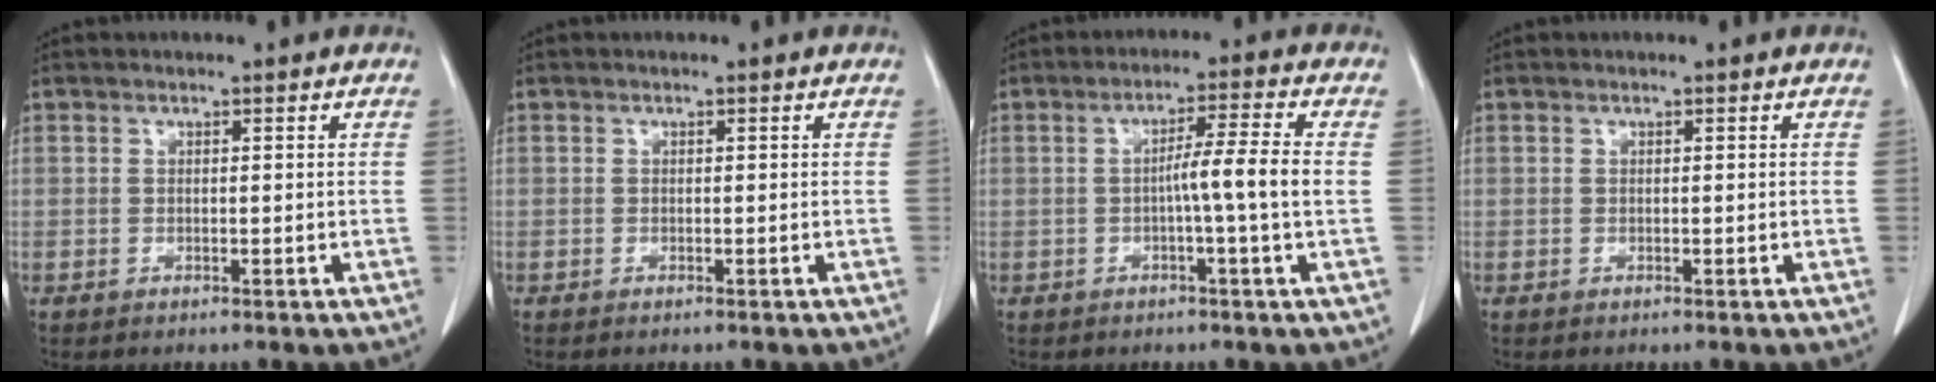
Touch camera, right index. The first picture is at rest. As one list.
[{"total": 0.0}, {"total": 6.1, "force": [-0.7, -1.2, 6.0], "torque": [-0.095, 0.008, -0.012]}, {"total": 0.0}]